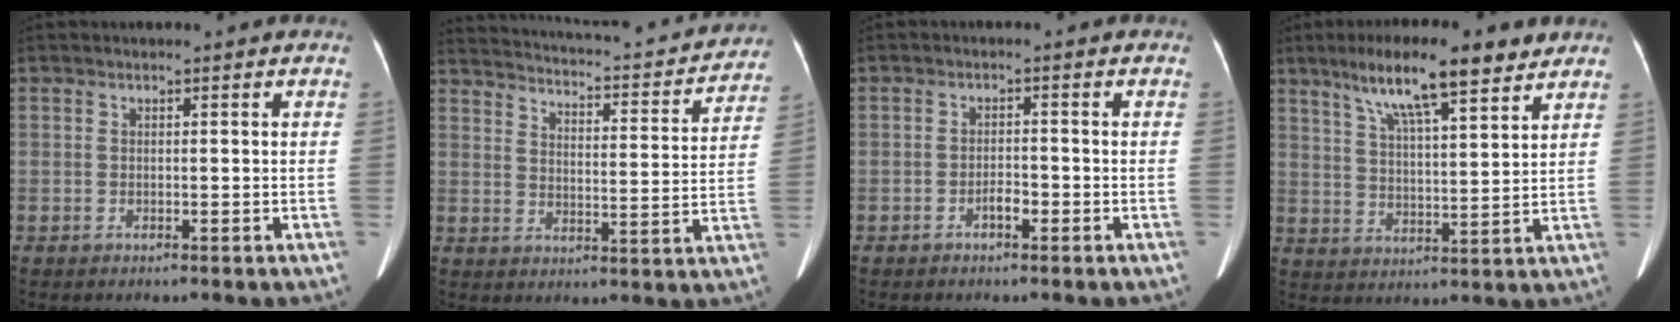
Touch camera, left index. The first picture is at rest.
{"total": 20.4, "force": [17.9, 4.3, 8.7], "torque": [-0.132, -0.012, 0.225]}
{"total": 1.8, "force": [-1.5, 0.4, 1.0], "torque": [-0.010, -0.004, -0.021]}
{"total": 12.9, "force": [8.7, 1.9, 9.2], "torque": [-0.154, 0.014, 0.149]}